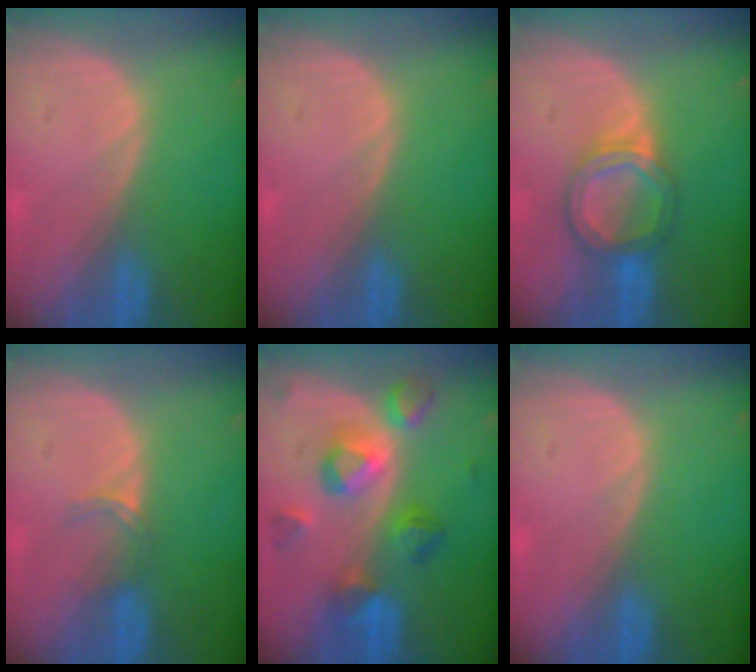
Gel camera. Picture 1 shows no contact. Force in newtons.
{"total": 0.0}
{"total": 6.0, "press": 5.4, "slide": 2.5}
{"total": 2.2, "press": 1.7, "slide": 1.3}
{"total": 8.1, "press": 8.1, "slide": 0.3}
{"total": 0.0}